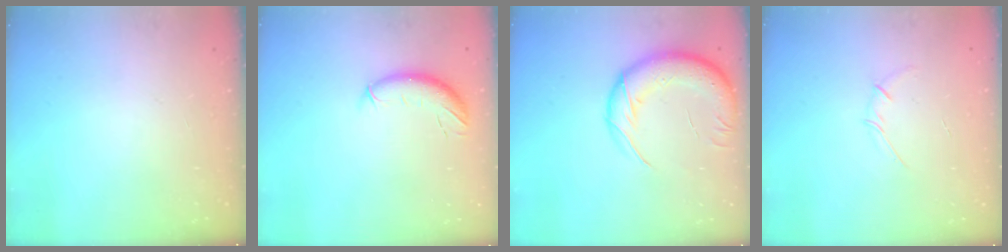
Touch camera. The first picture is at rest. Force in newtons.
{"total": 8.2, "press": 8.1, "slide": 1.2}
{"total": 16.9, "press": 16.4, "slide": 3.8}
{"total": 2.7, "press": 2.6, "slide": 0.7}